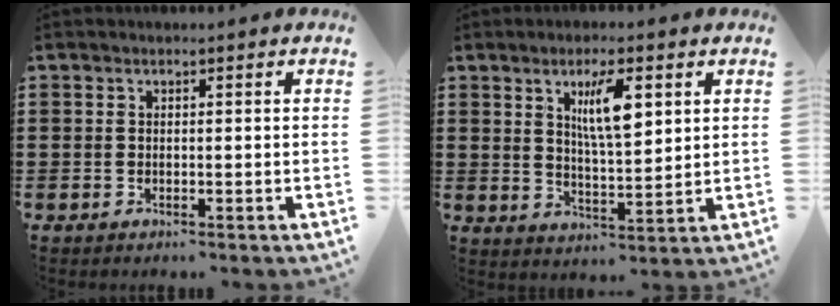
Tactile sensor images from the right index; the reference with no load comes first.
{"total": 7.0, "force": [2.9, 2.0, 6.1], "torque": [-0.110, 0.002, 0.045]}